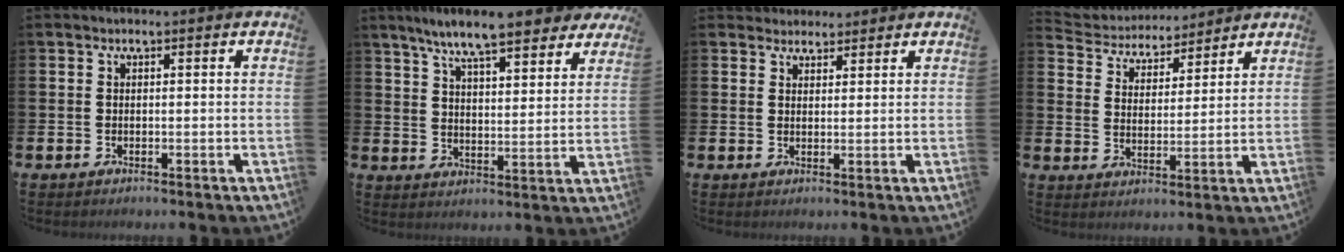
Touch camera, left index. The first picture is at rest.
{"total": 9.1, "force": [8.1, 1.2, 3.9], "torque": [-0.097, -0.036, 0.144]}
{"total": 2.9, "force": [2.6, 1.2, -0.3], "torque": [0.012, -0.012, 0.045]}
{"total": 4.7, "force": [4.5, 1.4, 0.0], "torque": [-0.025, -0.036, 0.074]}